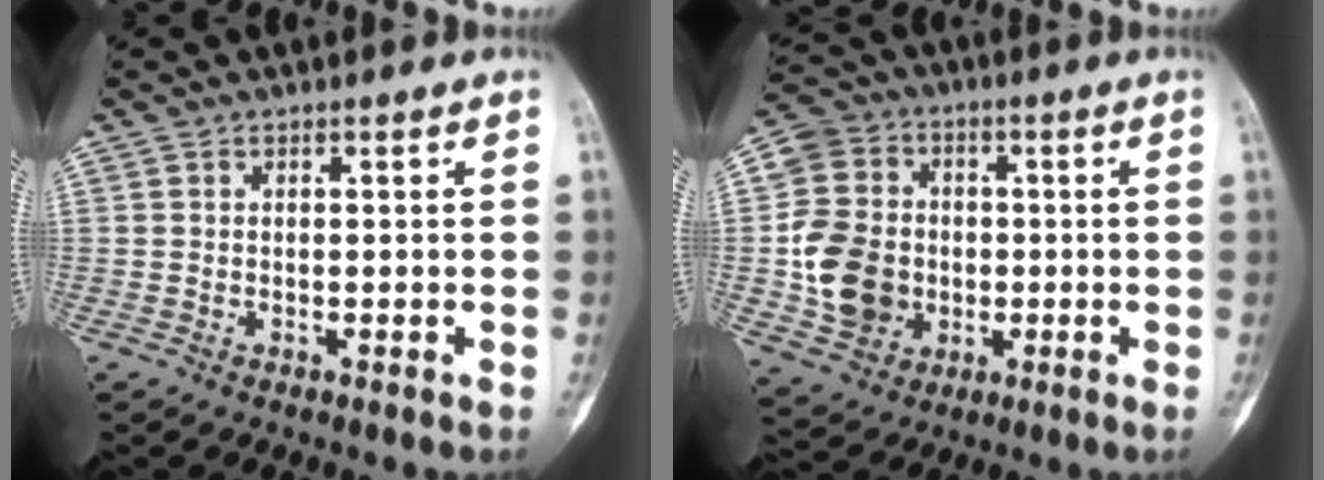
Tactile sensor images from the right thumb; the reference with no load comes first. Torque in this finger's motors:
{"motor_torque": [0.41, 2.11, 0.85, 0.43, 0.04]}